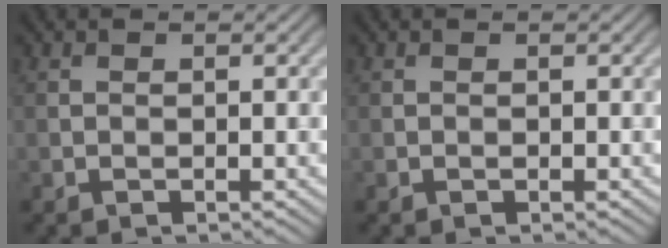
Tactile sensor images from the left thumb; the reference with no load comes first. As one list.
[{"total": 0.0}]